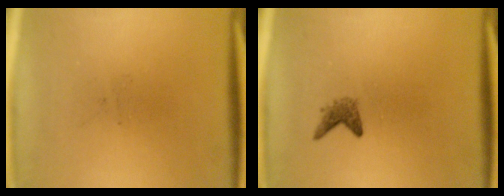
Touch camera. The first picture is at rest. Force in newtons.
{"total": 1.4}